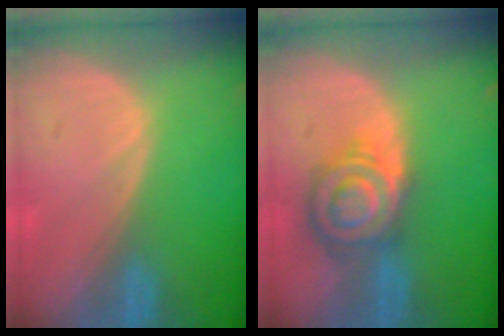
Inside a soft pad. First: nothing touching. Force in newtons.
{"total": 7.4, "press": 7.4, "slide": 0.4}